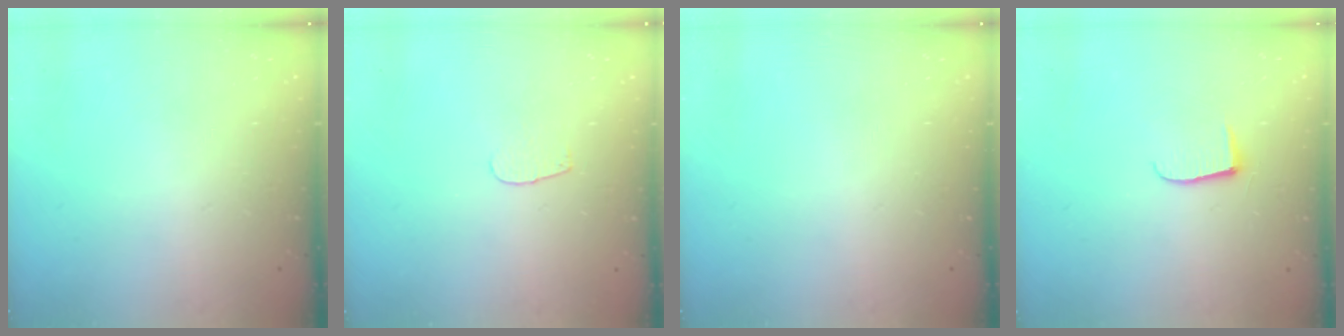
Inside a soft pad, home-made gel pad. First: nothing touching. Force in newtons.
{"total": 3.3, "press": 3.3, "slide": 0.3}
{"total": 0.0}
{"total": 5.1, "press": 5.0, "slide": 0.6}